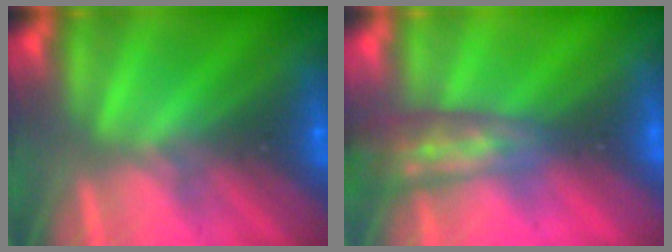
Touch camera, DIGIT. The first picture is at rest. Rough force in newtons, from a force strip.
{"total": 2.7}